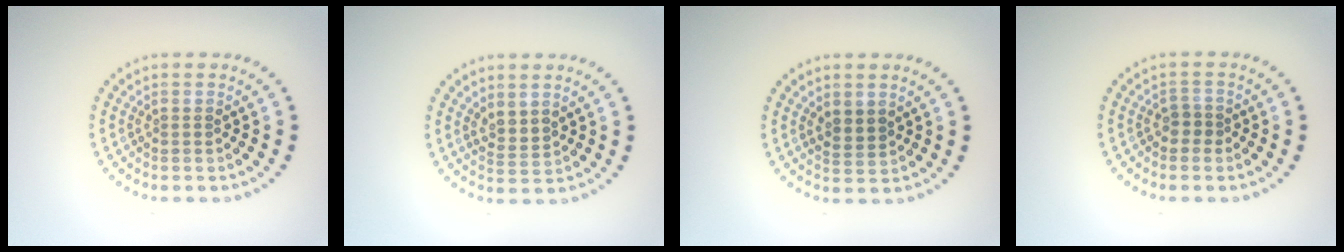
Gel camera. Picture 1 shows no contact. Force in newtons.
{"total": 1.9, "press": 1.4, "slide": 1.2}
{"total": 1.8, "press": 1.5, "slide": 0.9}
{"total": 1.3, "press": 1.0, "slide": 0.7}